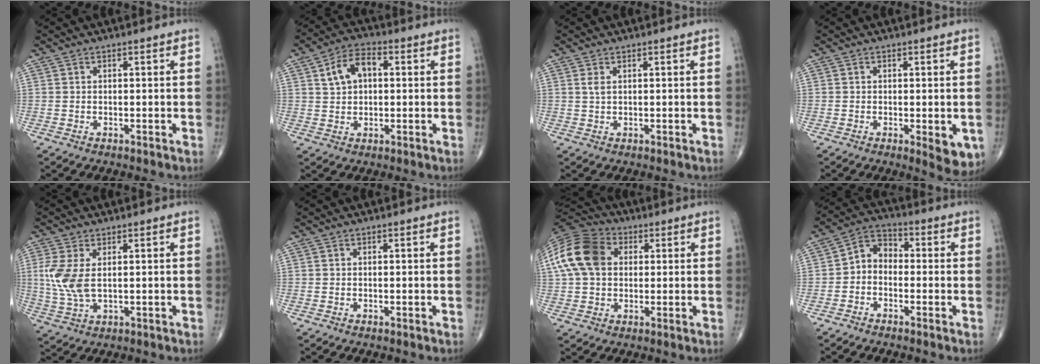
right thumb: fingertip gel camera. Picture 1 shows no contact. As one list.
[{"total": 7.7, "force": [1.9, 4.9, 5.6], "torque": [-0.089, 0.014, 0.029]}, {"total": 1.2, "force": [0.5, 0.5, 1.0], "torque": [-0.023, 0.004, 0.014]}, {"total": 5.7, "force": [-1.6, 2.1, 5.1], "torque": [-0.054, -0.012, -0.016]}, {"total": 7.3, "force": [1.2, 3.7, 6.1], "torque": [-0.150, -0.004, 0.031]}, {"total": 0.0}, {"total": 14.8, "force": [2.9, 10.8, 9.7], "torque": [-0.187, 0.022, 0.042]}, {"total": 5.9, "force": [-1.1, 4.6, 3.6], "torque": [-0.034, 0.029, -0.041]}]